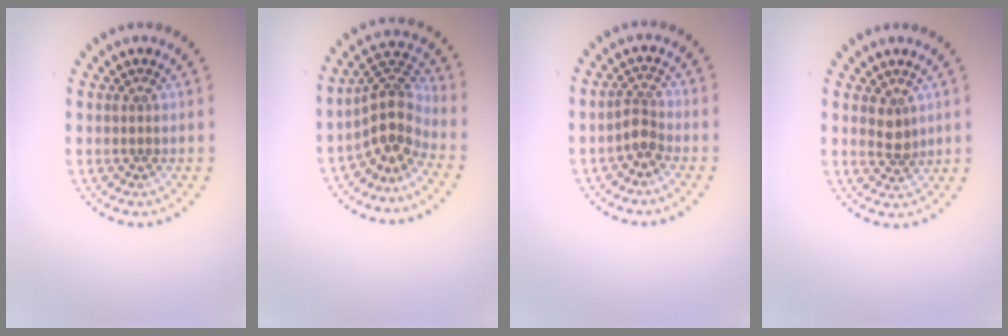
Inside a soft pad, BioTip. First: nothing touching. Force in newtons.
{"total": 4.0, "press": 3.1, "slide": 2.6}
{"total": 1.8, "press": 1.4, "slide": 1.1}
{"total": 1.8, "press": 1.5, "slide": 0.9}